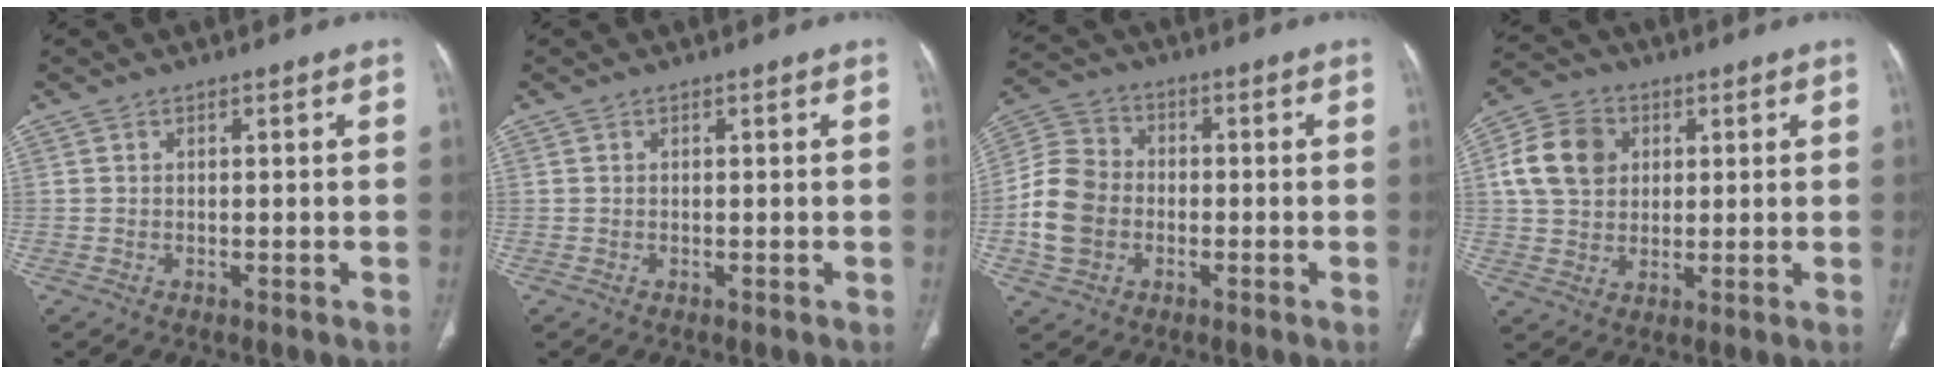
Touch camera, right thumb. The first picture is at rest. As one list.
[{"total": 0.0}, {"total": 10.9, "force": [-2.2, 8.8, 5.9], "torque": [-0.111, 0.027, -0.046]}, {"total": 10.8, "force": [2.5, 8.7, 5.9], "torque": [-0.093, 0.006, 0.042]}]